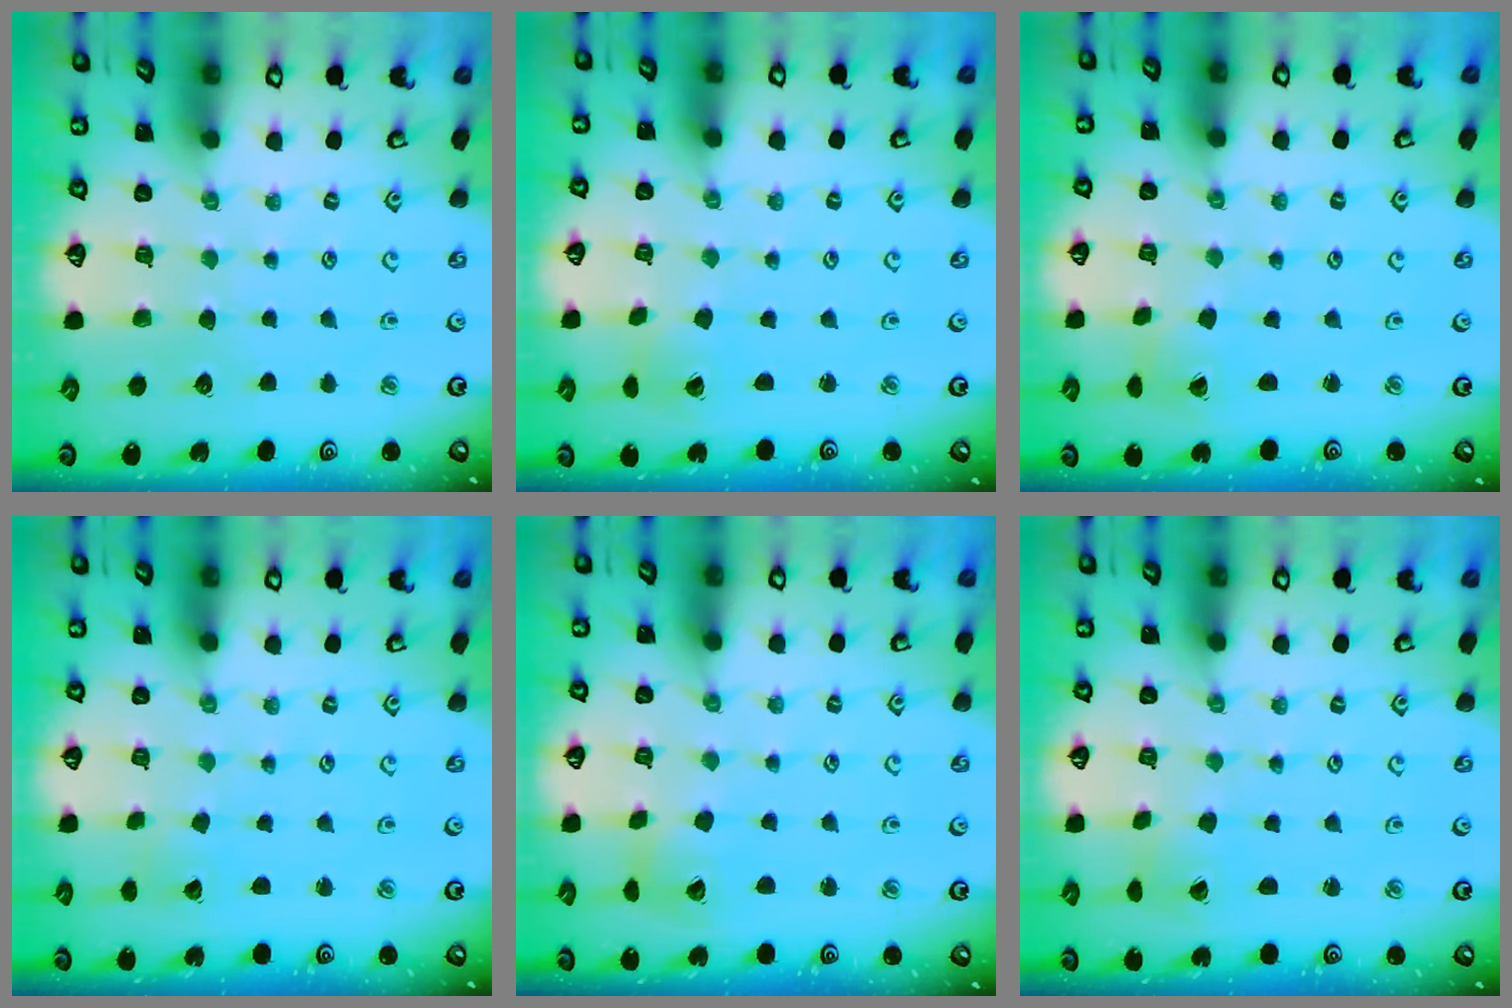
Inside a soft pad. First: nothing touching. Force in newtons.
{"total": 1.2, "press": 1.2, "slide": 0.1}
{"total": 2.6, "press": 2.6, "slide": 0.1}
{"total": 1.6, "press": 1.6, "slide": 0.0}
{"total": 5.5, "press": 5.4, "slide": 0.8}
{"total": 1.2, "press": 1.2, "slide": 0.1}